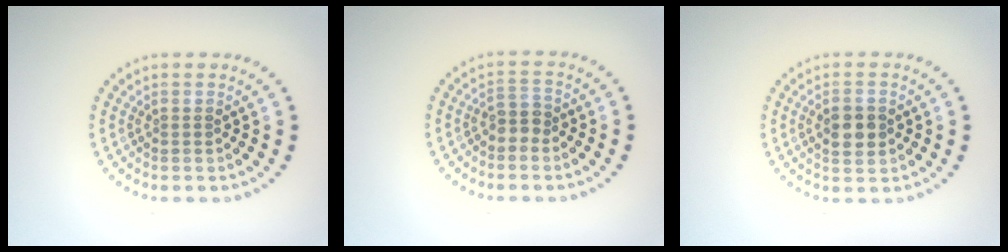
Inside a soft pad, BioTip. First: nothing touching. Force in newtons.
{"total": 1.7, "press": 1.5, "slide": 0.9}
{"total": 2.9, "press": 2.9, "slide": 0.1}